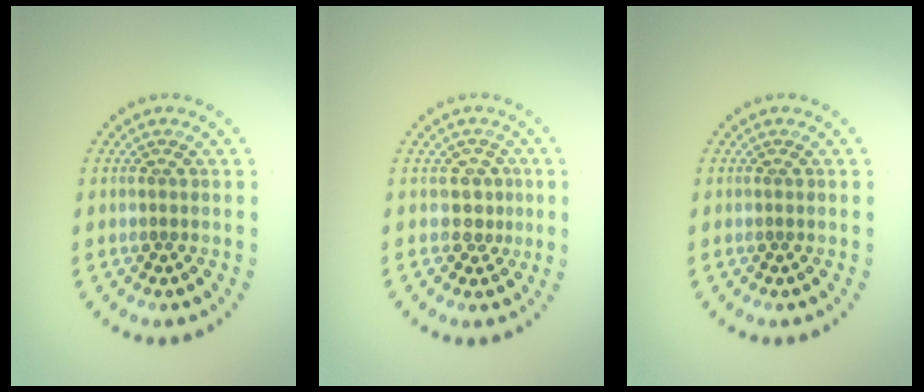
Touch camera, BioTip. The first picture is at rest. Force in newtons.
{"total": 2.1, "press": 1.5, "slide": 1.4}
{"total": 0.0}